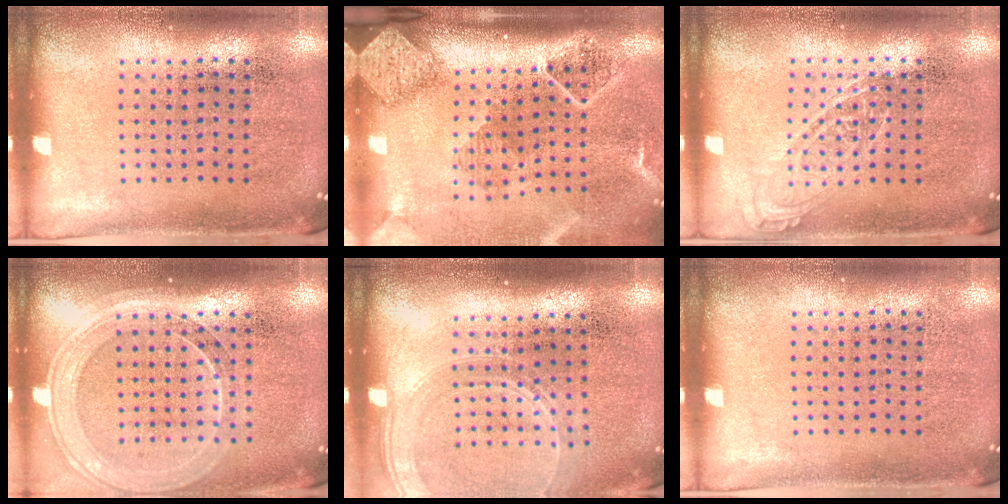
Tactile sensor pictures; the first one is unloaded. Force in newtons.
{"total": 2.7, "press": 2.0, "slide": 1.8}
{"total": 1.8, "press": 1.8, "slide": 0.2}
{"total": 1.7, "press": 1.6, "slide": 0.7}
{"total": 1.7, "press": 1.6, "slide": 0.6}
{"total": 0.0}